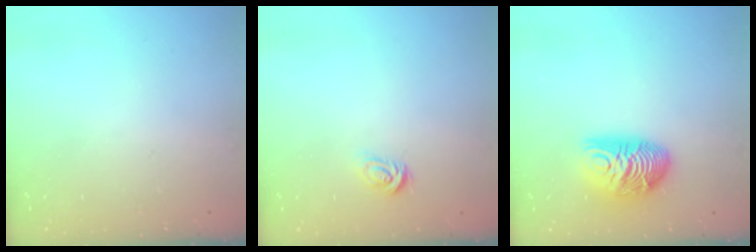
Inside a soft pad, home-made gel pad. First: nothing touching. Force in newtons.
{"total": 2.8, "press": 2.8, "slide": 0.4}
{"total": 12.0, "press": 12.0, "slide": 0.6}